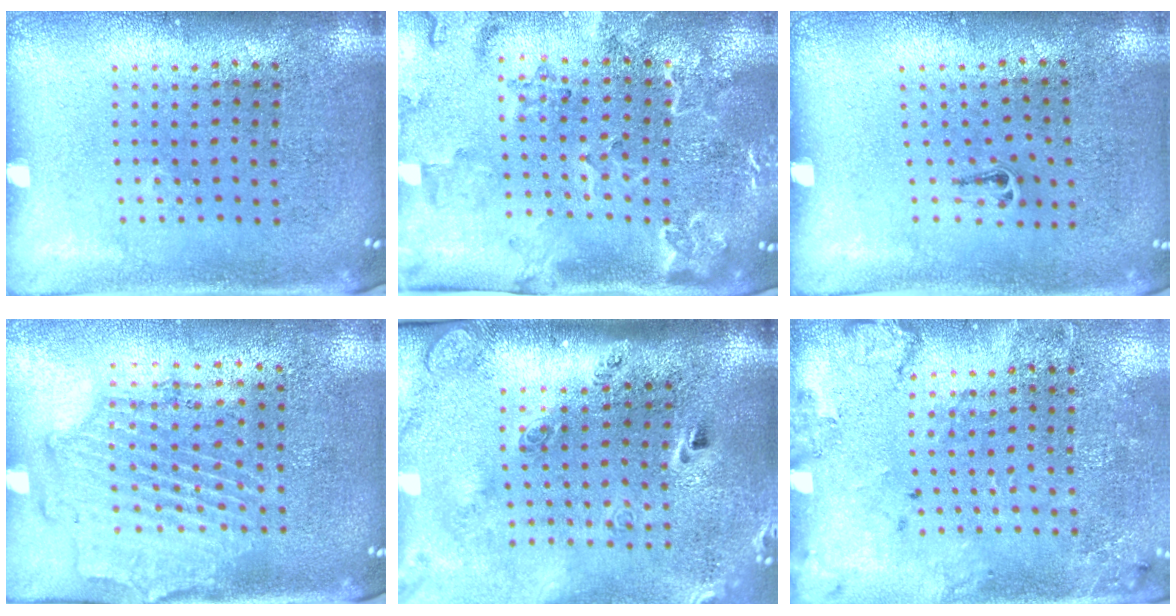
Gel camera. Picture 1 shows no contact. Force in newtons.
{"total": 2.2, "press": 2.2, "slide": 0.6}
{"total": 0.5, "press": 0.3, "slide": 0.4}
{"total": 1.7, "press": 1.5, "slide": 0.8}
{"total": 2.9, "press": 2.0, "slide": 2.1}
{"total": 2.0, "press": 1.5, "slide": 1.2}